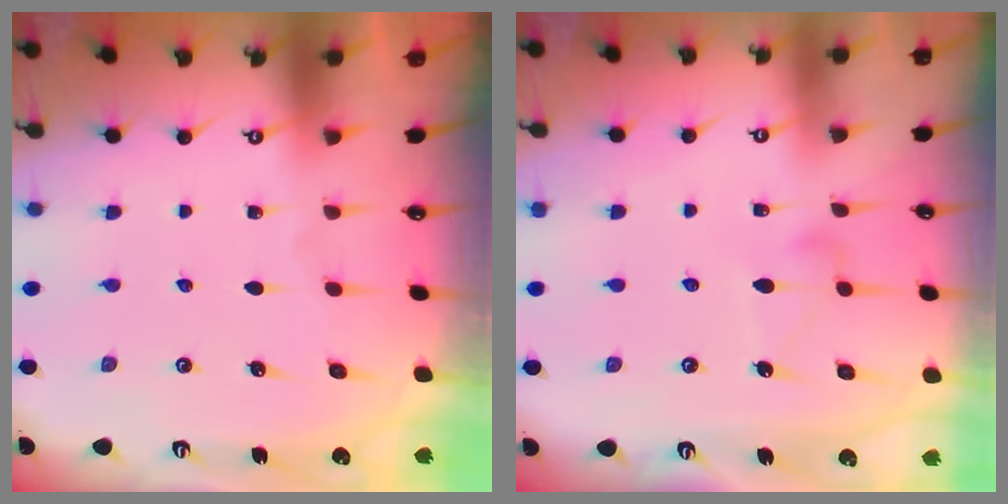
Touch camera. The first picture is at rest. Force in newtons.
{"total": 6.7, "press": 6.7, "slide": 0.4}